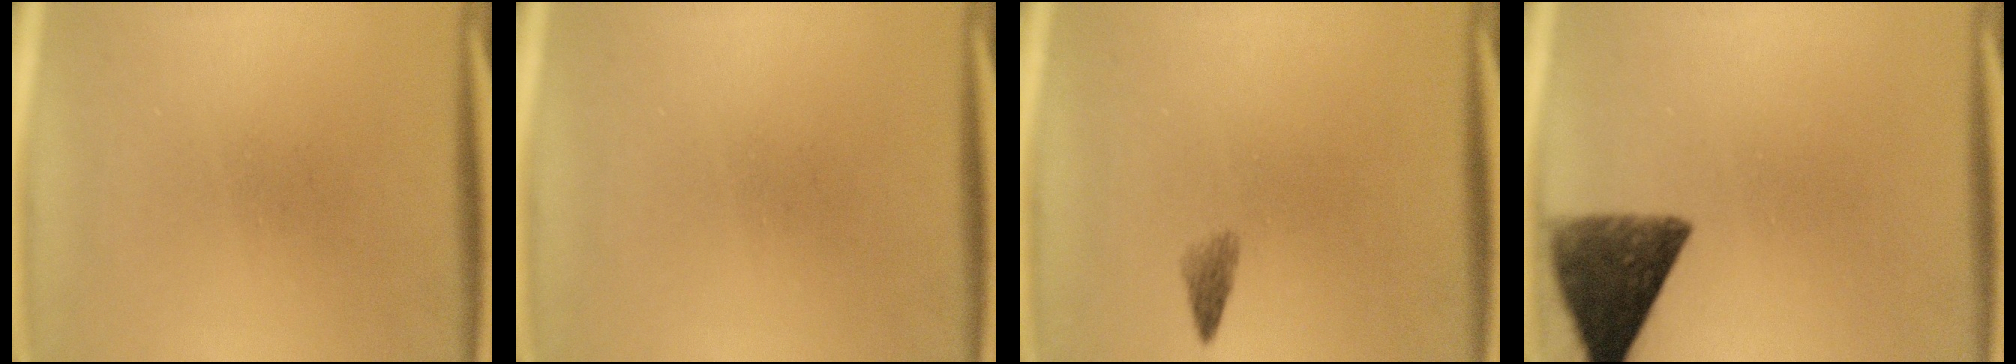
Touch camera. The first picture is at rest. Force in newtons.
{"total": 0.0}
{"total": 1.5}
{"total": 10.3}